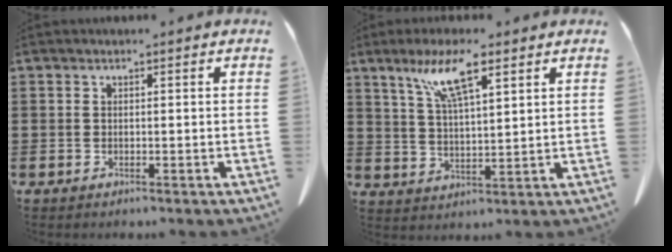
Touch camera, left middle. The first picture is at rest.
{"total": 8.6, "force": [5.3, 1.5, 6.6], "torque": [-0.141, 0.002, 0.092]}